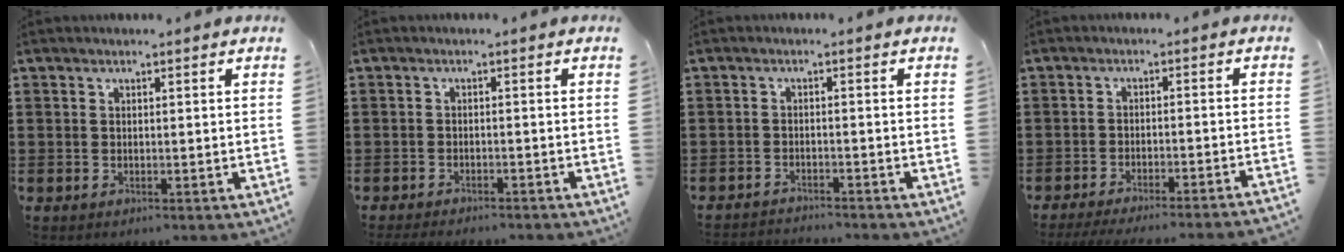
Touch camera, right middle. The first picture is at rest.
{"total": 1.8, "force": [-1.8, 0.1, 0.1], "torque": [-0.007, -0.001, -0.037]}
{"total": 1.8, "force": [-1.8, -0.1, 0.0], "torque": [-0.004, 0.001, -0.038]}
{"total": 3.7, "force": [-3.4, -0.4, 1.3], "torque": [-0.020, -0.004, -0.069]}